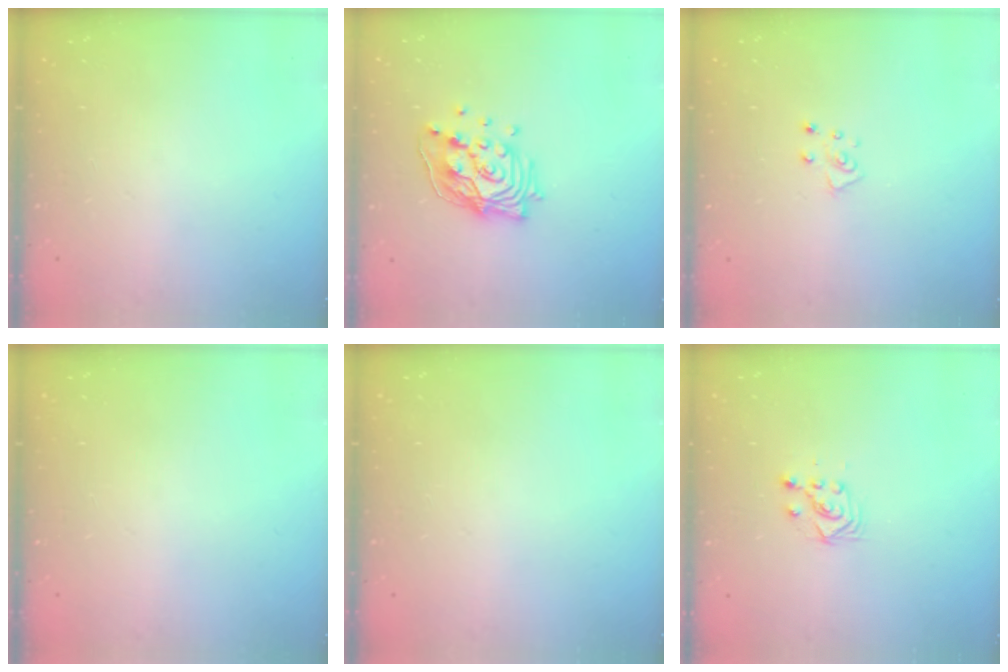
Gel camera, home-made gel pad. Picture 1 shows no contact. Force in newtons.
{"total": 15.9, "press": 15.9, "slide": 1.5}
{"total": 4.8, "press": 4.8, "slide": 0.2}
{"total": 0.0}
{"total": 0.0}
{"total": 4.4, "press": 4.4, "slide": 0.7}